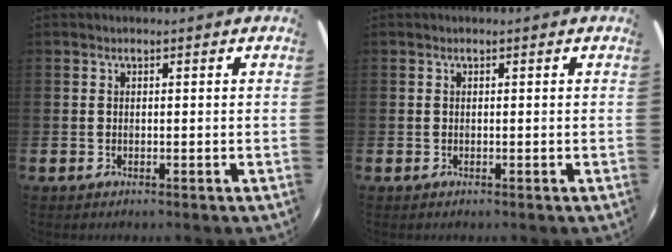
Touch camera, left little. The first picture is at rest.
{"total": 0.0}